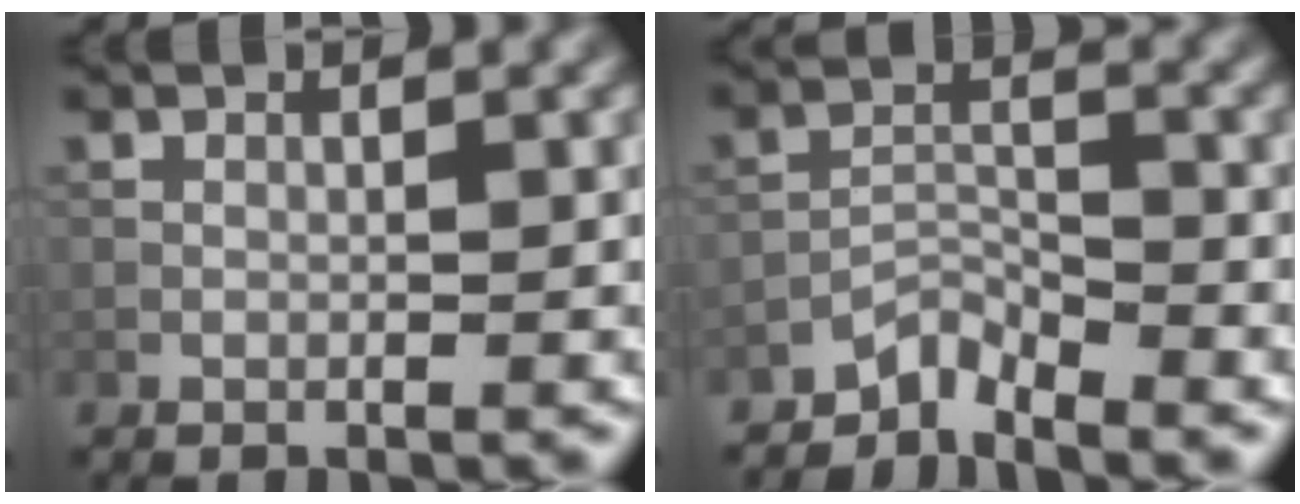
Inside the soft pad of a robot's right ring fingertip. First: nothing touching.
{"total": 2.6, "force": [-2.5, 0.5, 0.5], "torque": [-0.003, 0.009, -0.053]}